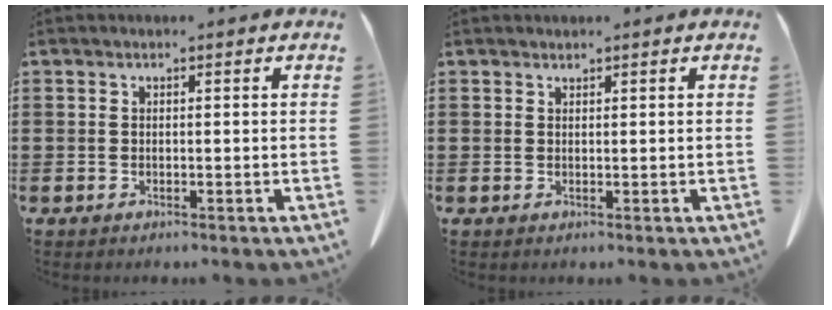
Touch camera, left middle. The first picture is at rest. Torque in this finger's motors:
{"motor_torque": [-0.46, 0.55, -0.09, -0.02]}